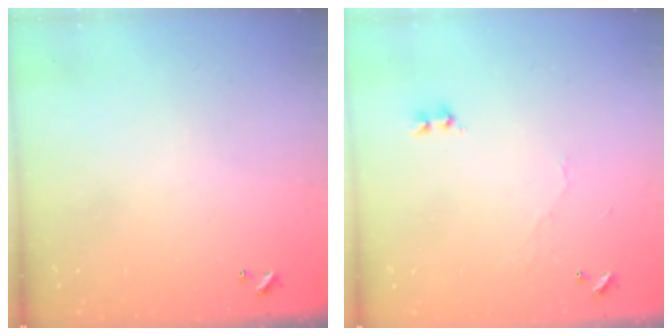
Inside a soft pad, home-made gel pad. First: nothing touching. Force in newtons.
{"total": 6.0, "press": 6.0, "slide": 0.6}